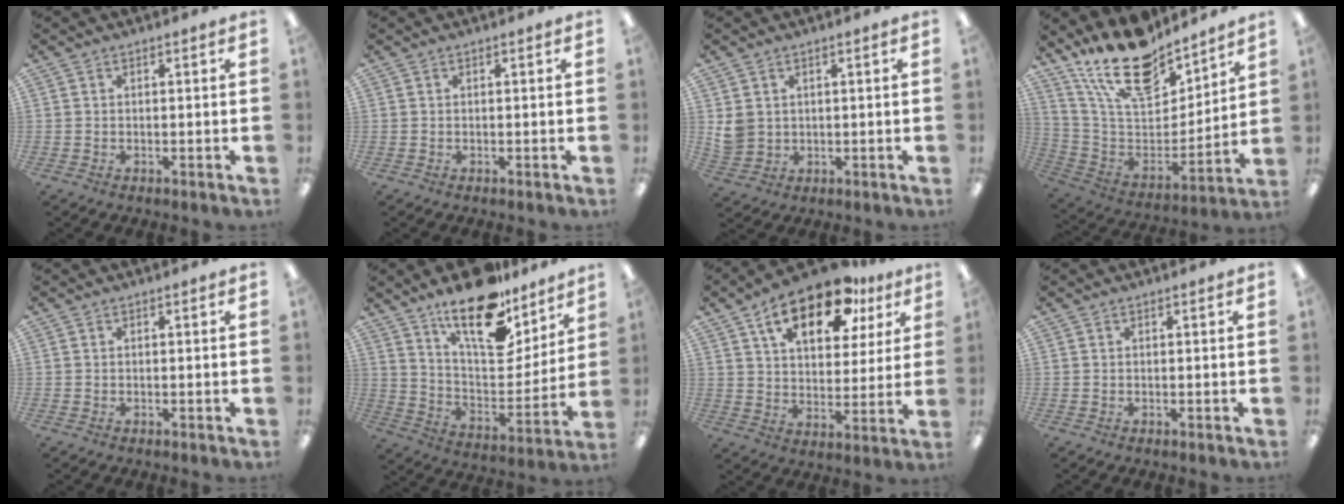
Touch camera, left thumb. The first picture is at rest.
{"total": 0.0}
{"total": 4.1, "force": [1.7, 3.5, 1.3], "torque": [-0.023, -0.002, 0.035]}
{"total": 20.0, "force": [15.7, 8.1, 9.4], "torque": [-0.190, -0.097, 0.281]}
{"total": 0.0}
{"total": 20.1, "force": [15.3, 7.8, 10.5], "torque": [-0.169, -0.107, 0.265]}
{"total": 17.5, "force": [10.7, 8.7, 10.8], "torque": [-0.165, -0.045, 0.180]}
{"total": 0.0}